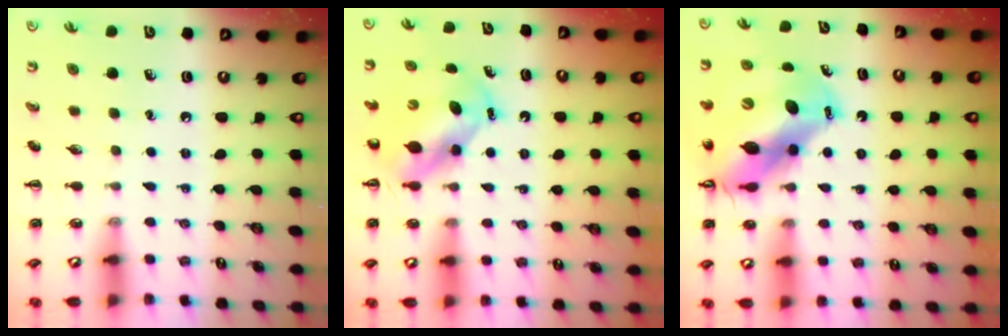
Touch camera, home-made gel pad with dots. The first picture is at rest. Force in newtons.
{"total": 5.6, "press": 5.5, "slide": 1.2}
{"total": 14.9, "press": 14.2, "slide": 4.6}